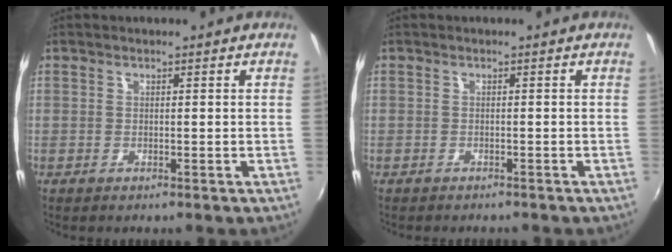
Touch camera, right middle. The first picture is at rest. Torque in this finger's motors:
{"motor_torque": [0.59, -0.66, 0.20, 0.02]}